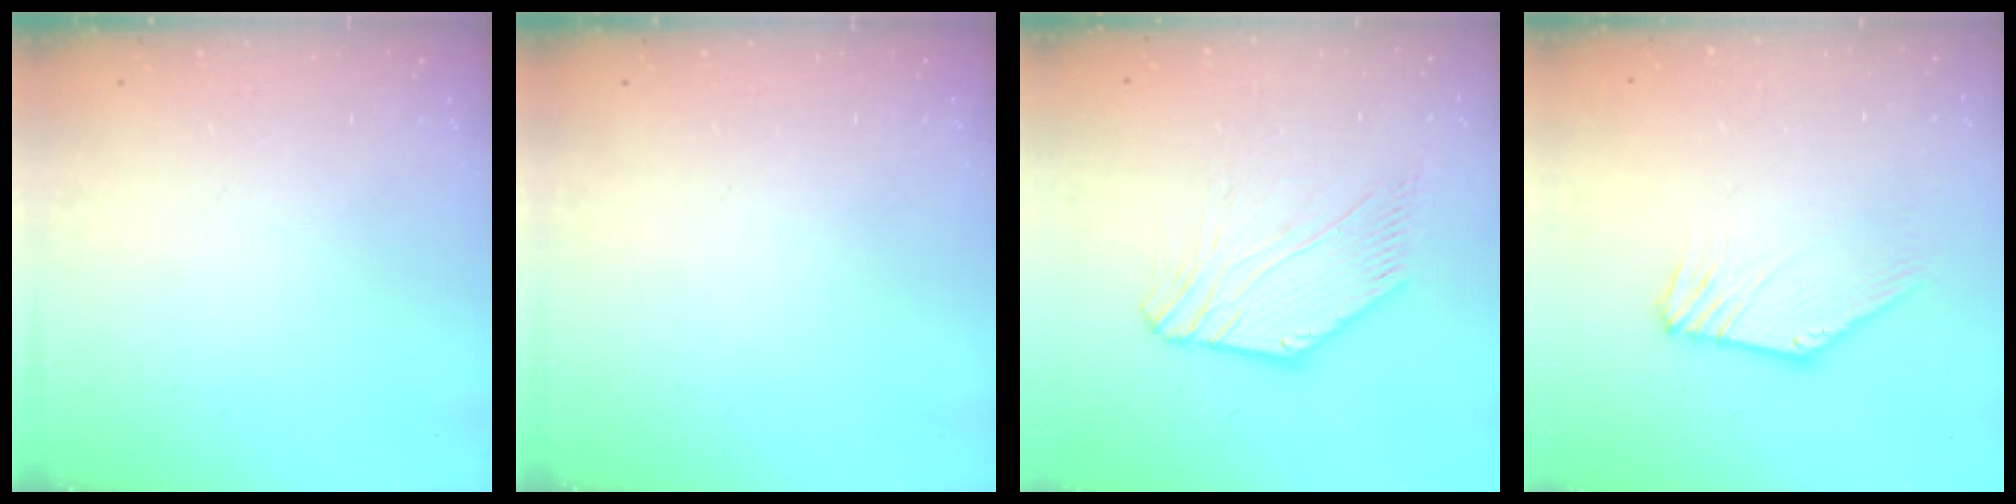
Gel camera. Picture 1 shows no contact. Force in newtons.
{"total": 0.0}
{"total": 5.7, "press": 5.7, "slide": 0.6}
{"total": 3.6, "press": 3.6, "slide": 0.2}